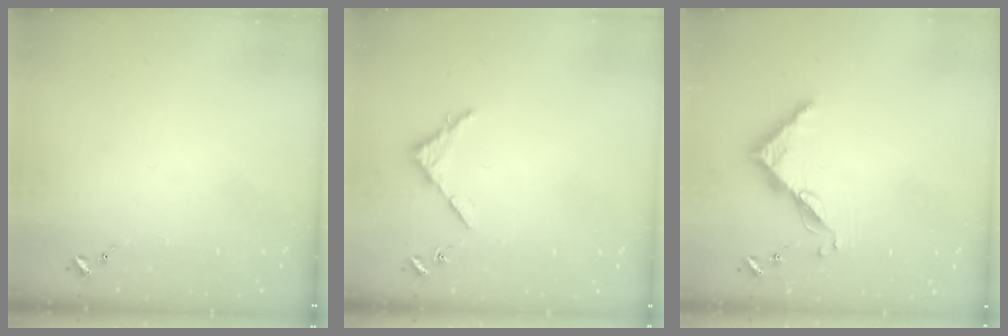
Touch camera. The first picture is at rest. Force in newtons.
{"total": 3.4, "press": 3.4, "slide": 0.4}
{"total": 7.6, "press": 7.5, "slide": 0.6}